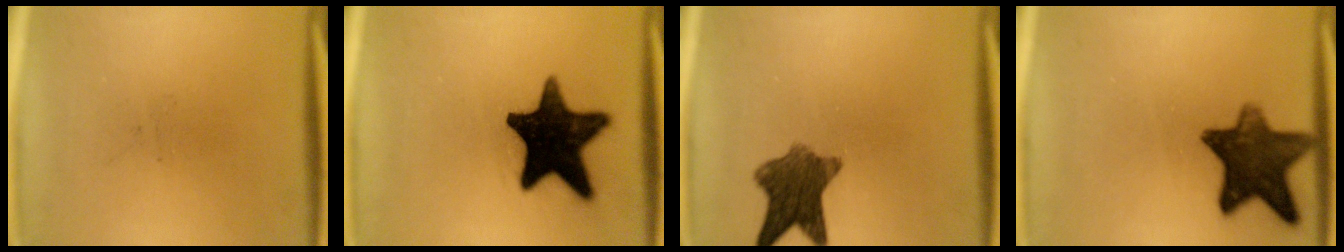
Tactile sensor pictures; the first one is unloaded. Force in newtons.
{"total": 17.2}
{"total": 8.4}
{"total": 11.7}